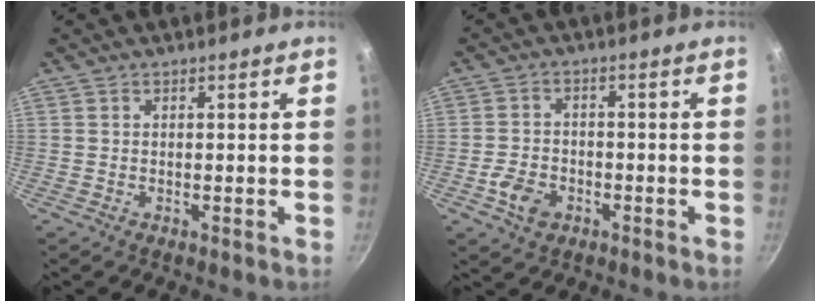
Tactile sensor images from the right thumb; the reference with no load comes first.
{"total": 5.5, "force": [-2.5, 3.8, 3.1], "torque": [-0.055, 0.019, -0.049]}